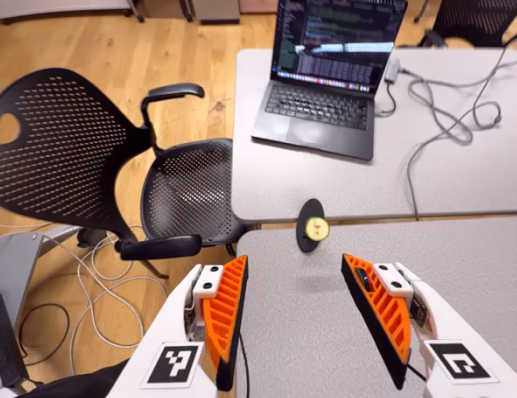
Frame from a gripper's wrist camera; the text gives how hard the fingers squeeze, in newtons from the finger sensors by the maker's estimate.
{"total": 0.0}